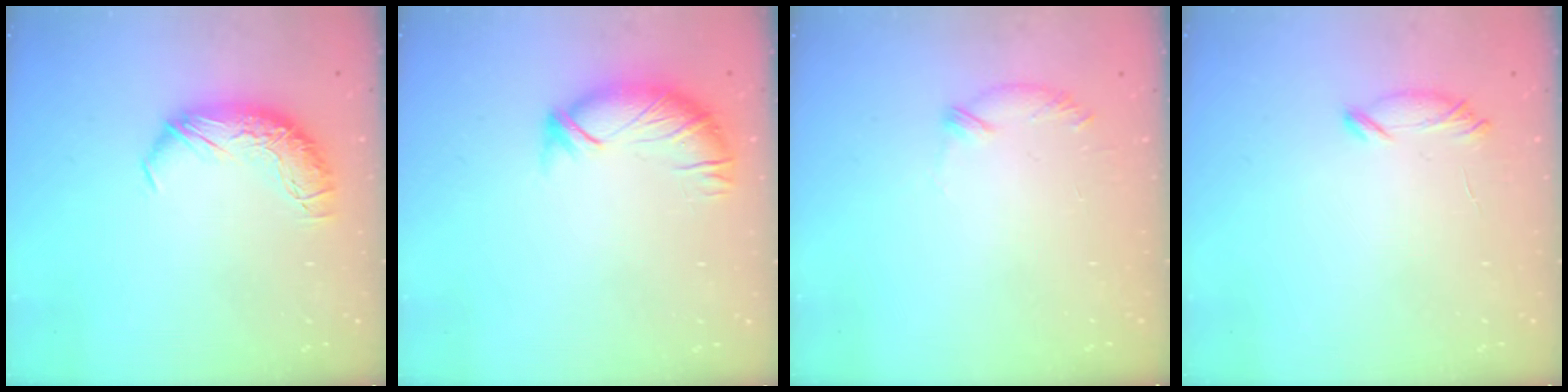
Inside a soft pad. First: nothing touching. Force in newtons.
{"total": 3.4, "press": 3.1, "slide": 1.3}
{"total": 6.3, "press": 6.2, "slide": 0.8}
{"total": 7.5, "press": 7.5, "slide": 0.3}